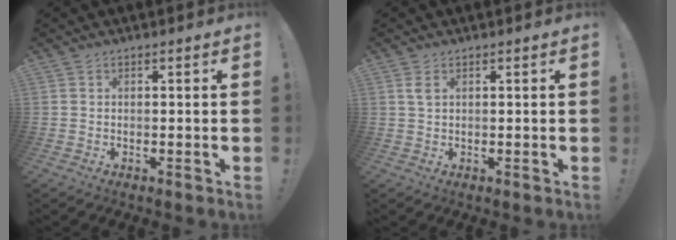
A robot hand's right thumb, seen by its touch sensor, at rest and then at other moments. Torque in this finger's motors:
{"motor_torque": [0.09, 0.51, 0.32, -0.10, 0.00]}